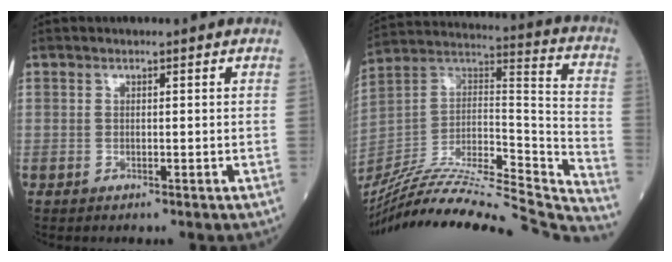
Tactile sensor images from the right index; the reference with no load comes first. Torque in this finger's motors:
{"motor_torque": [-0.64, -1.50, -0.37, -0.04]}